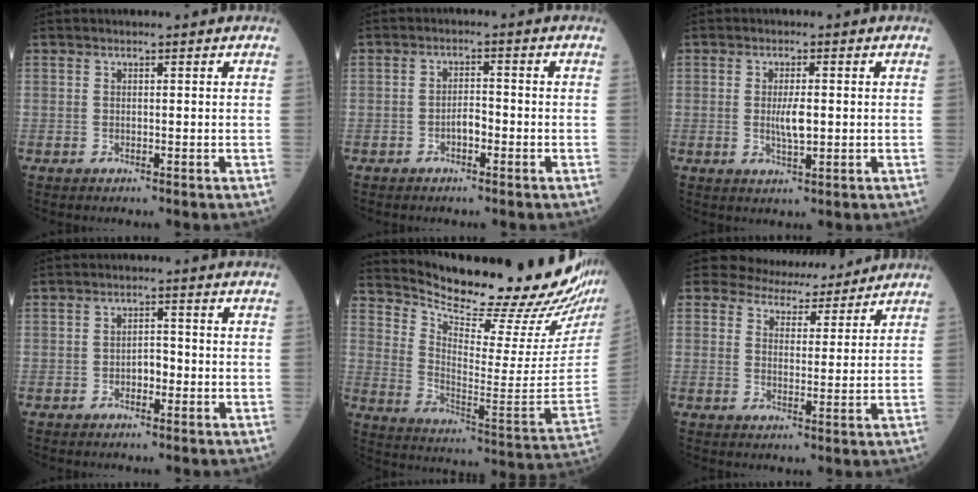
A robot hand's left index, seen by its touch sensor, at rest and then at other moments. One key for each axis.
{"total": 2.2, "fx": -1.2, "fy": 0.8, "fz": 1.6, "tx": -0.022, "ty": 0.003, "tz": -0.025}
{"total": 3.2, "fx": -0.2, "fy": 0.8, "fz": 3.1, "tx": -0.058, "ty": -0.007, "tz": -0.002}
{"total": 2.1, "fx": -1.0, "fy": 1.1, "fz": 1.5, "tx": -0.016, "ty": 0.003, "tz": -0.019}
{"total": 26.1, "fx": 23.5, "fy": 1.1, "fz": 11.1, "tx": -0.190, "ty": -0.124, "tz": 0.318}
{"total": 8.6, "fx": 8.1, "fy": 2.9, "fz": 1.0, "tx": -0.008, "ty": 0.004, "tz": 0.108}